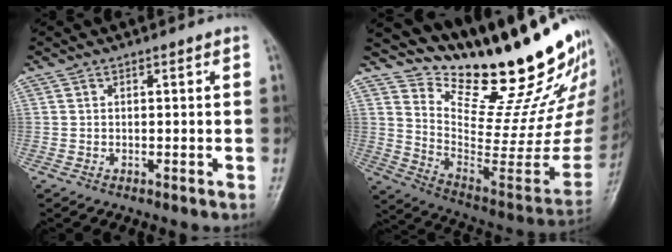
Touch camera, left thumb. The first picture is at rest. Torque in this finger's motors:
{"motor_torque": [1.27, -0.78, 0.68, -2.08, 0.05]}